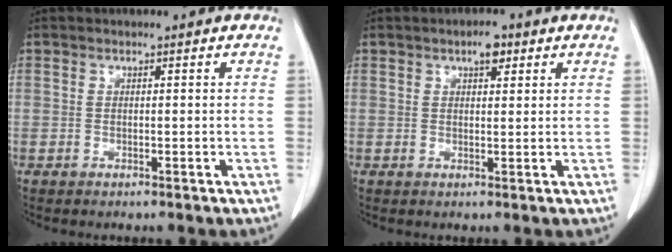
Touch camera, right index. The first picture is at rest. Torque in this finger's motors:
{"motor_torque": [0.25, 0.07, 0.04, 0.01]}